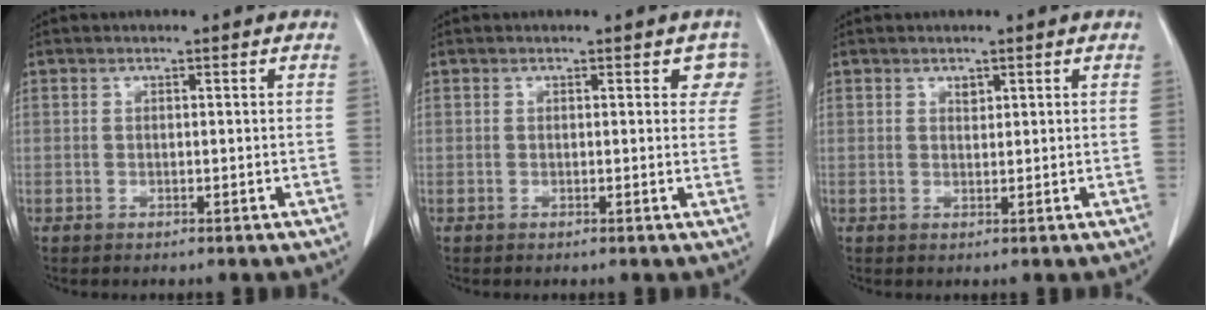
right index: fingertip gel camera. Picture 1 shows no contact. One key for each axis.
{"total": 2.9, "fx": 2.1, "fy": 1.8, "fz": 1.0, "tx": 0.015, "ty": 0.000, "tz": 0.006}
{"total": 0.8, "fx": 0.6, "fy": 0.4, "fz": 0.4, "tx": -0.006, "ty": -0.004, "tz": 0.010}